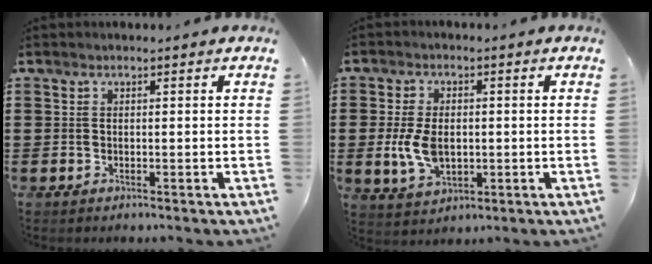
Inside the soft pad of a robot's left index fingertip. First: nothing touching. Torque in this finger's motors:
{"motor_torque": [1.08, 0.37, 0.47, 0.09]}